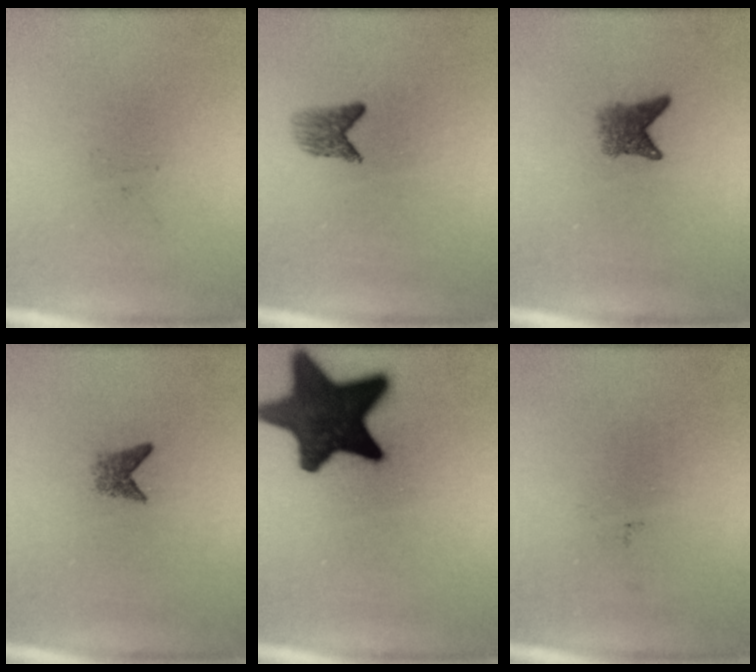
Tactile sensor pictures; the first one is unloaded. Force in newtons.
{"total": 2.3}
{"total": 2.8}
{"total": 1.6}
{"total": 17.3}
{"total": 0.0}